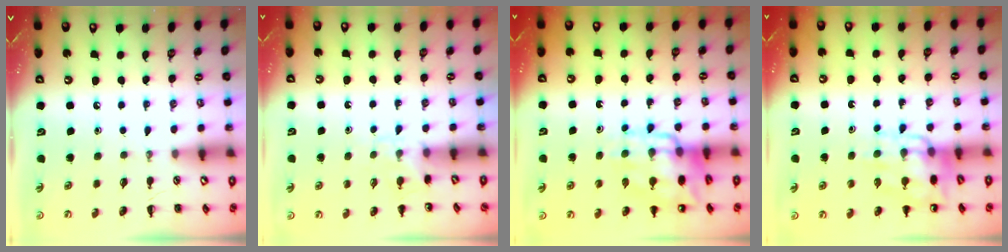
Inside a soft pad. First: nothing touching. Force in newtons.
{"total": 4.1, "press": 3.8, "slide": 1.7}
{"total": 13.4, "press": 13.0, "slide": 3.1}
{"total": 11.2, "press": 10.9, "slide": 2.6}